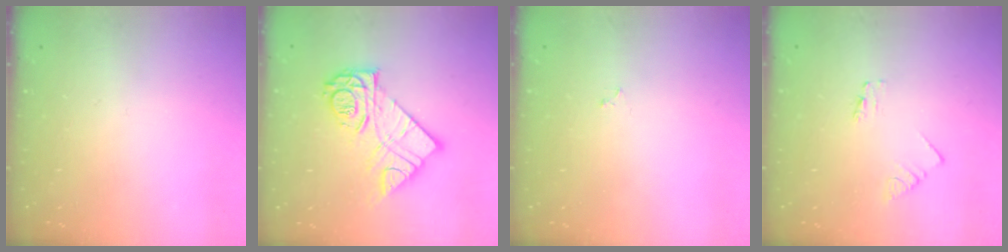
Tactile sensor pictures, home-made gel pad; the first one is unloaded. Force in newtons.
{"total": 15.7, "press": 15.6, "slide": 1.2}
{"total": 2.2, "press": 2.1, "slide": 0.3}
{"total": 0.0}